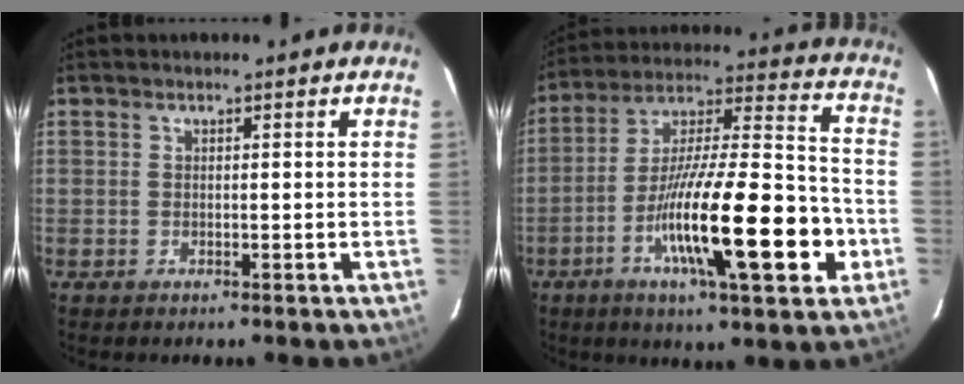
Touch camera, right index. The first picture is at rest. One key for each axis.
{"total": 22.2, "fx": -7.6, "fy": 3.1, "fz": 20.6, "tx": -0.337, "ty": -0.005, "tz": -0.121}